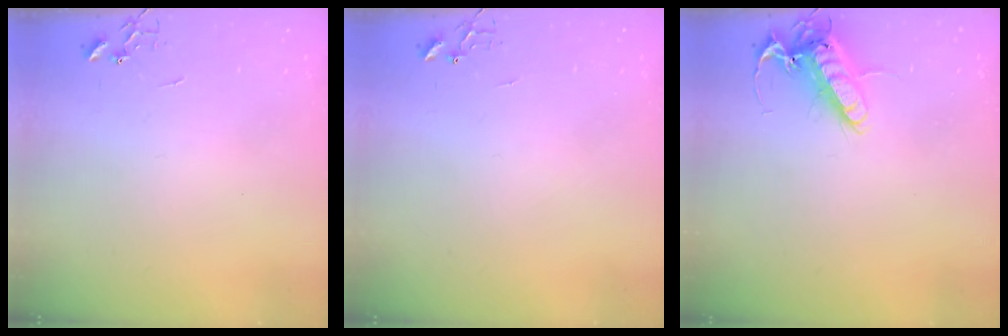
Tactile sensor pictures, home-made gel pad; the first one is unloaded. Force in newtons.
{"total": 4.9, "press": 4.8, "slide": 0.6}
{"total": 14.4, "press": 14.2, "slide": 2.2}